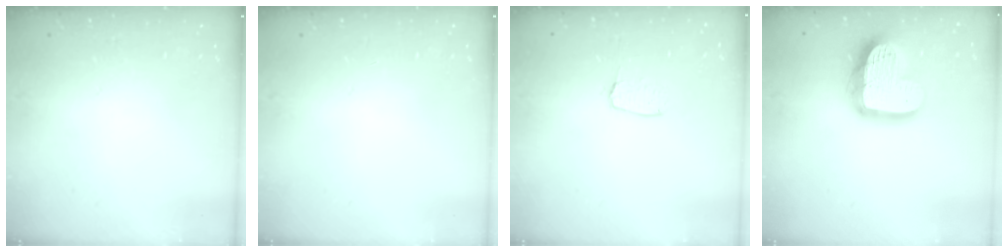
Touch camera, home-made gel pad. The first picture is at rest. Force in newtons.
{"total": 0.0}
{"total": 4.5, "press": 4.4, "slide": 0.3}
{"total": 17.9, "press": 17.8, "slide": 1.7}